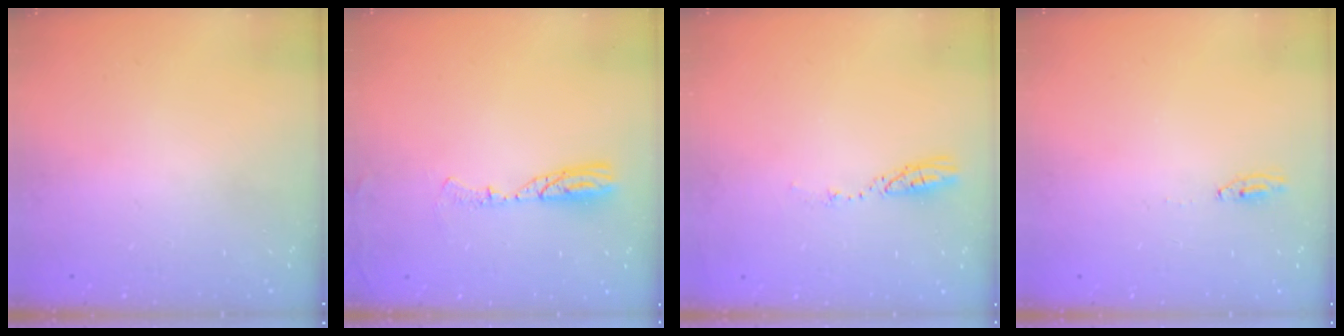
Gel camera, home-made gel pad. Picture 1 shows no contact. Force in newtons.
{"total": 7.4, "press": 7.2, "slide": 1.5}
{"total": 3.8, "press": 3.8, "slide": 0.4}
{"total": 2.0, "press": 2.0, "slide": 0.2}